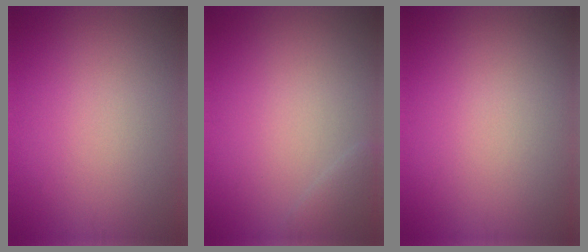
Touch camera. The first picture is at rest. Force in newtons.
{"total": 1.1, "press": 1.1, "slide": 0.0}
{"total": 0.0}